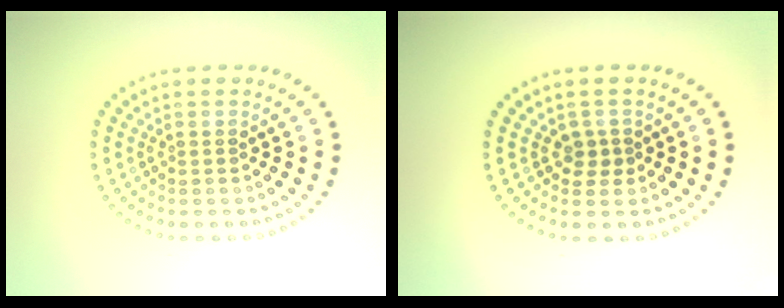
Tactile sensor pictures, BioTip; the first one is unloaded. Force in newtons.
{"total": 1.2, "press": 1.0, "slide": 0.7}